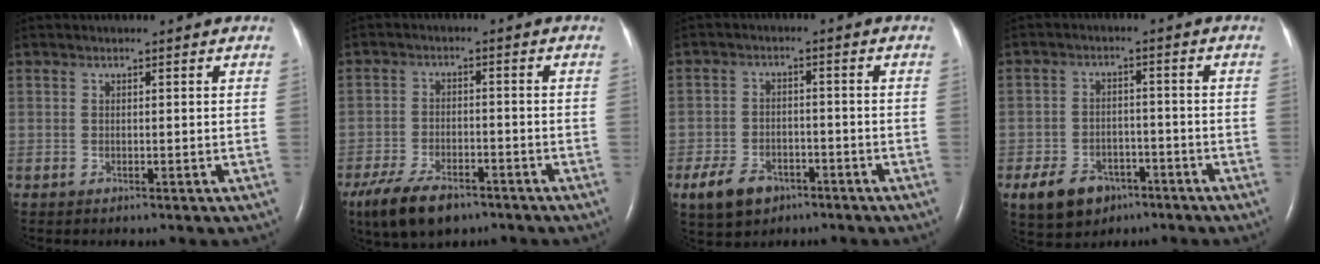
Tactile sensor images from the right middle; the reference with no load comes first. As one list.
[{"total": 9.1, "force": [-6.4, 3.7, 5.2], "torque": [-0.106, -0.011, -0.111]}, {"total": 6.6, "force": [-3.9, 4.2, 3.3], "torque": [-0.068, -0.001, -0.062]}, {"total": 8.4, "force": [-4.9, 5.7, 3.7], "torque": [-0.070, 0.004, -0.071]}]